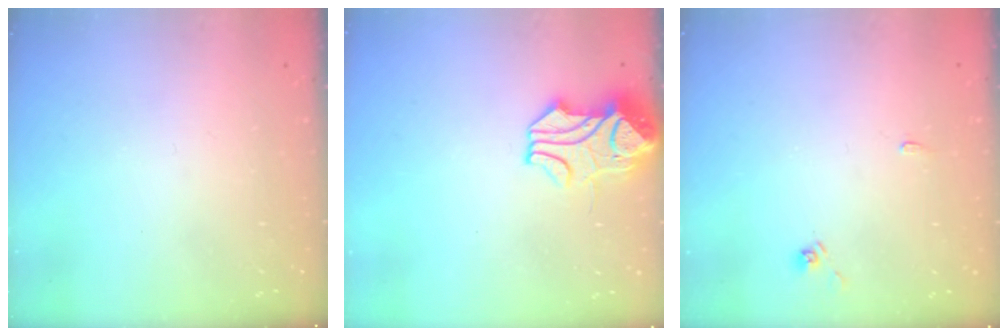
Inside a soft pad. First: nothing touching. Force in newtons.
{"total": 6.1, "press": 6.1, "slide": 0.6}
{"total": 2.8, "press": 2.7, "slide": 0.4}